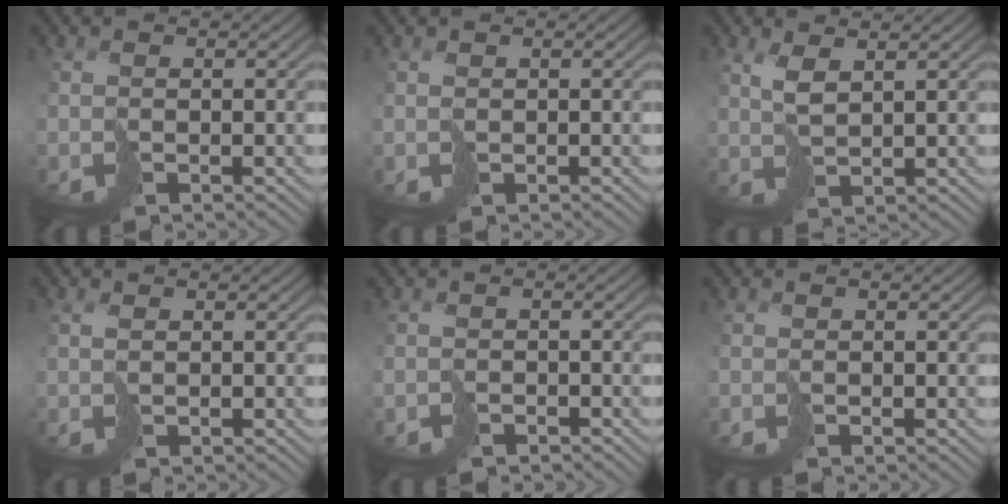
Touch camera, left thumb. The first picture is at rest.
{"total": 0.7, "force": [0.3, 0.6, 0.3], "torque": [-0.010, 0.001, 0.006]}
{"total": 3.1, "force": [1.7, 1.0, 2.4], "torque": [-0.063, 0.000, 0.036]}
{"total": 1.4, "force": [0.4, 0.7, 1.1], "torque": [-0.029, 0.003, 0.008]}
{"total": 1.5, "force": [-1.2, 0.9, 0.3], "torque": [-0.003, -0.004, -0.027]}
{"total": 0.0}